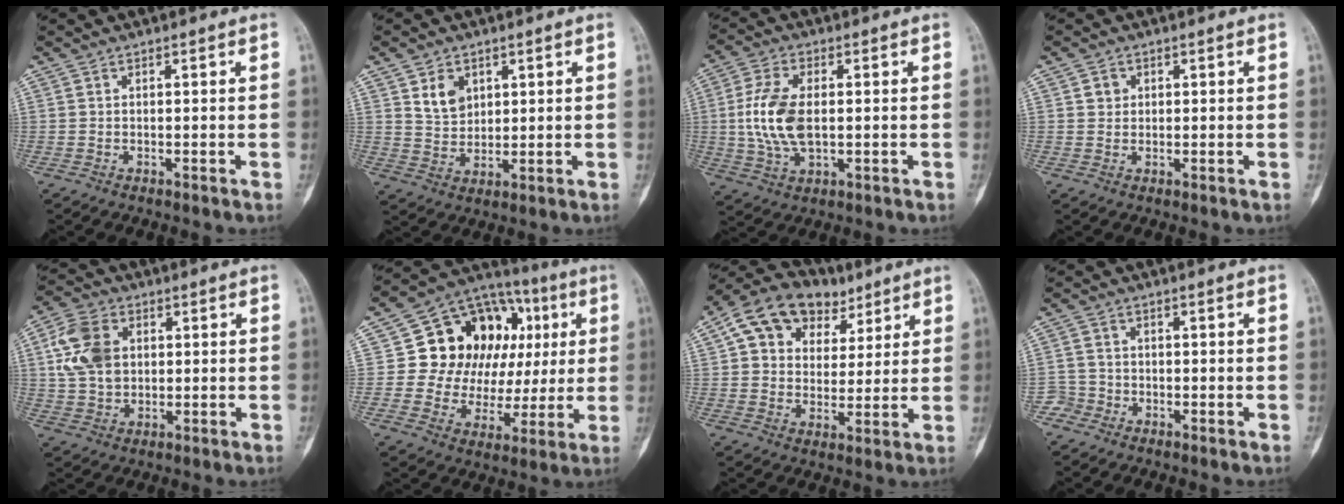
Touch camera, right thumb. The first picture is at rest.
{"total": 5.7, "force": [2.6, 4.2, 2.9], "torque": [-0.031, -0.021, 0.053]}
{"total": 11.3, "force": [0.3, 6.1, 9.5], "torque": [-0.204, 0.001, 0.009]}
{"total": 1.9, "force": [0.6, 1.7, 0.6], "torque": [0.000, -0.001, 0.007]}
{"total": 10.8, "force": [2.1, 7.8, 7.2], "torque": [-0.131, 0.005, 0.039]}
{"total": 21.7, "force": [4.2, 16.4, 13.6], "torque": [-0.127, 0.036, 0.078]}
{"total": 16.2, "force": [7.4, 11.7, 8.3], "torque": [-0.105, 0.006, 0.122]}
{"total": 2.6, "force": [-1.4, 2.1, -0.3], "torque": [0.016, 0.013, -0.035]}